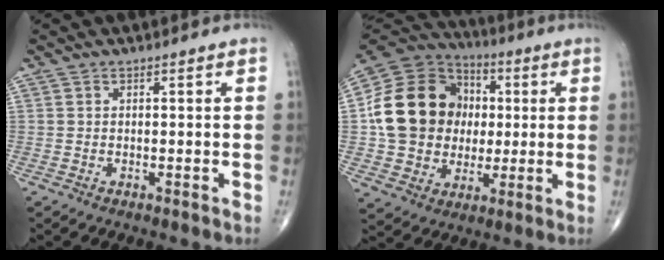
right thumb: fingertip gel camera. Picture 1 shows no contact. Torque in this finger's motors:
{"motor_torque": [1.17, 3.36, 0.92, -0.56, 0.12]}